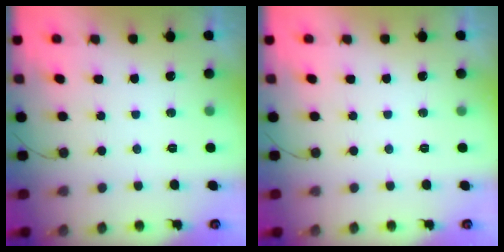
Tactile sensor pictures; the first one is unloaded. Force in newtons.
{"total": 0.0}